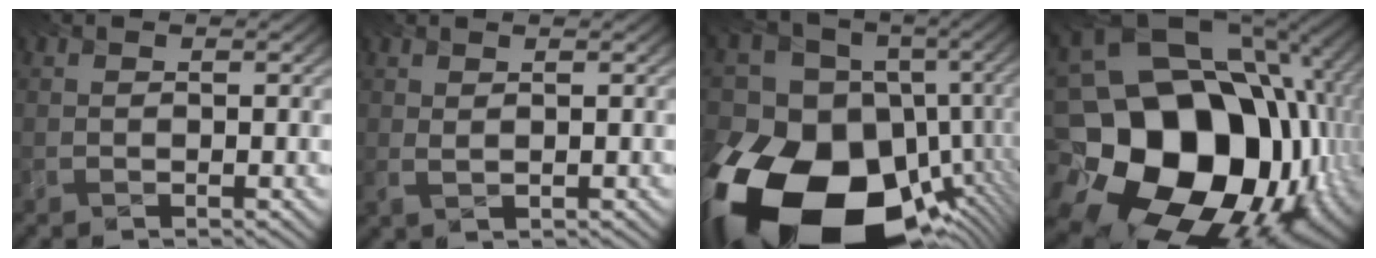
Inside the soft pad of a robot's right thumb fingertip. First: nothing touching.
{"total": 1.2, "force": [0.8, 0.3, 0.8], "torque": [-0.010, -0.001, 0.008]}
{"total": 21.8, "force": [-9.8, 16.0, 11.2], "torque": [-0.246, -0.054, -0.147]}
{"total": 22.7, "force": [-4.7, 18.4, 12.4], "torque": [-0.238, -0.051, -0.104]}